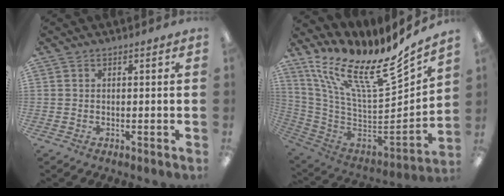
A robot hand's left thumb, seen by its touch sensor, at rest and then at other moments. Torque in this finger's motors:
{"motor_torque": [1.08, 0.23, 1.27, -1.55, 0.46]}